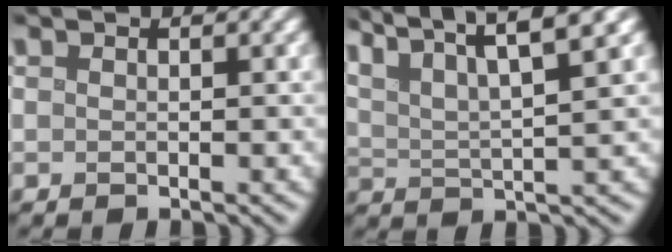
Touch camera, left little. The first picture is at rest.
{"total": 9.0, "force": [6.2, 2.3, 6.1], "torque": [-0.124, 0.018, 0.088]}